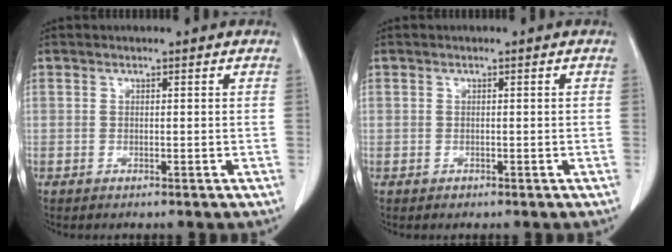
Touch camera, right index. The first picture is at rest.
{"total": 0.7, "force": [-0.3, 0.7, 0.0], "torque": [0.000, 0.005, -0.006]}